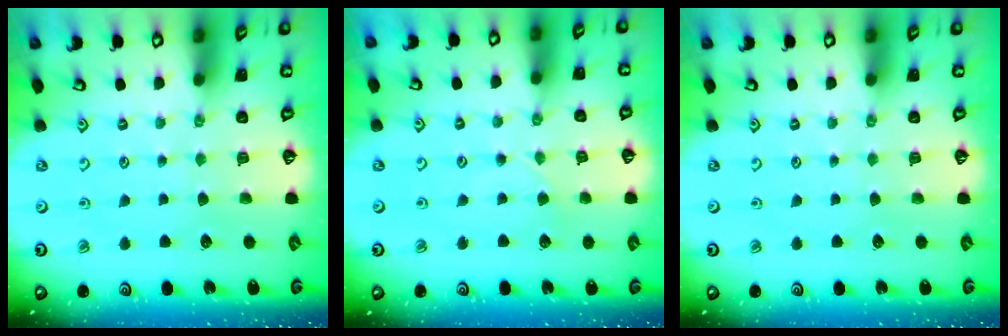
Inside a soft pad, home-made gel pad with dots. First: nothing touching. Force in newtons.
{"total": 2.0, "press": 2.0, "slide": 0.2}
{"total": 0.0}